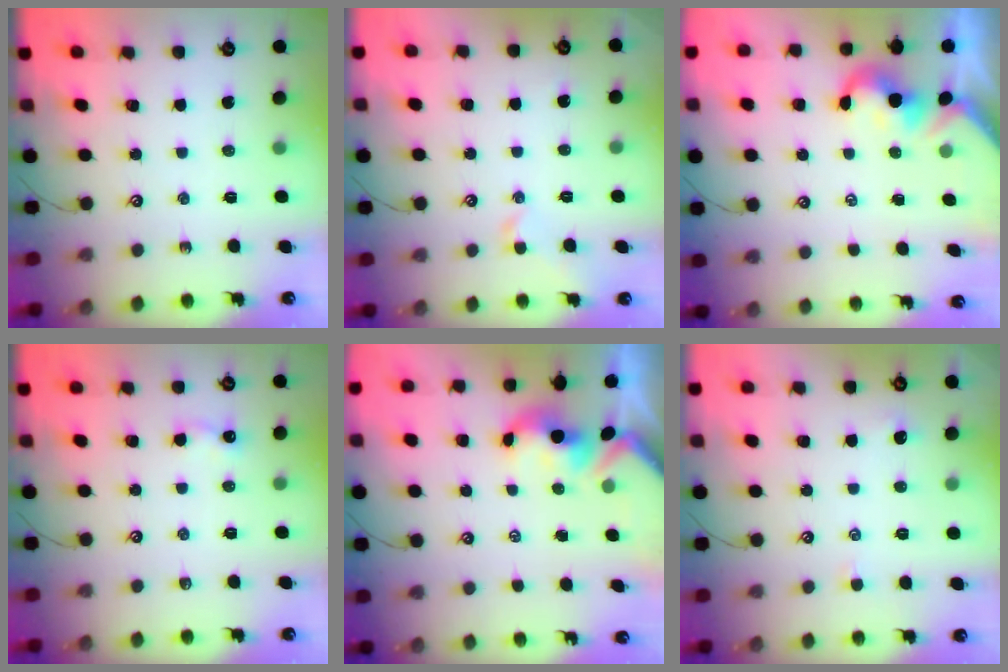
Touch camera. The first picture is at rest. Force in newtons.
{"total": 1.1, "press": 0.8, "slide": 0.7}
{"total": 0.0}
{"total": 4.5, "press": 4.5, "slide": 0.6}
{"total": 1.5, "press": 1.3, "slide": 0.7}
{"total": 2.2, "press": 2.1, "slide": 0.3}